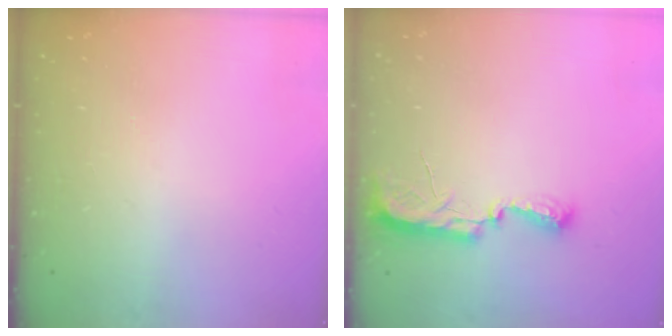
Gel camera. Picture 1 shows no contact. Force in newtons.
{"total": 8.1, "press": 8.1, "slide": 1.0}